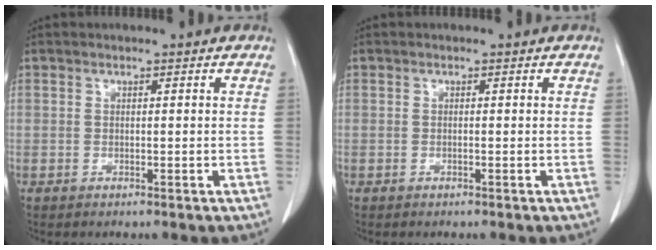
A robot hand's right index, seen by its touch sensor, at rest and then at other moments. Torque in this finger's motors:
{"motor_torque": [0.03, 0.12, 0.08, 0.01]}